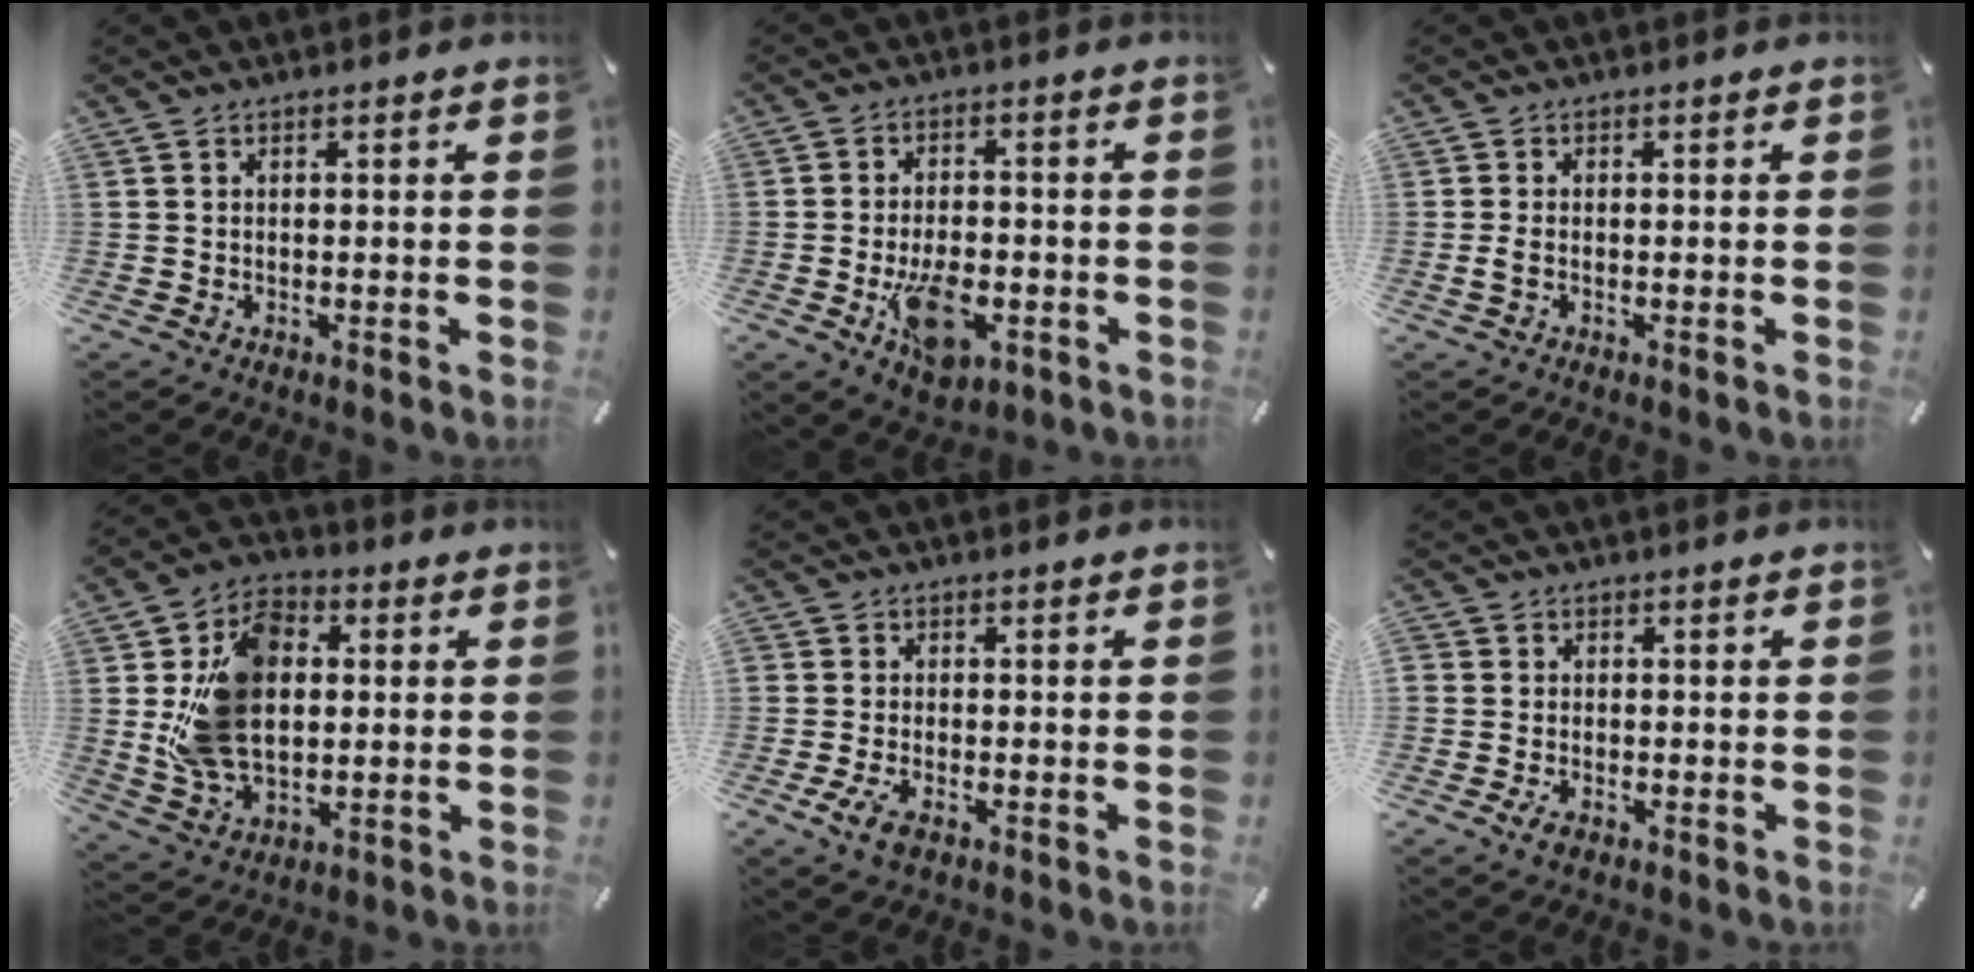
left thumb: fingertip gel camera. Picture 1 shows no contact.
{"total": 10.2, "force": [-3.5, 5.7, 7.7], "torque": [-0.147, 0.003, -0.056]}
{"total": 1.7, "force": [-0.4, 0.7, 1.5], "torque": [-0.029, 0.001, -0.007]}
{"total": 16.0, "force": [1.1, 11.9, 10.6], "torque": [-0.238, 0.015, 0.023]}
{"total": 4.5, "force": [-2.3, 2.7, 2.8], "torque": [-0.069, 0.004, -0.047]}
{"total": 2.7, "force": [-1.3, 2.1, 1.2], "torque": [-0.026, 0.005, -0.027]}